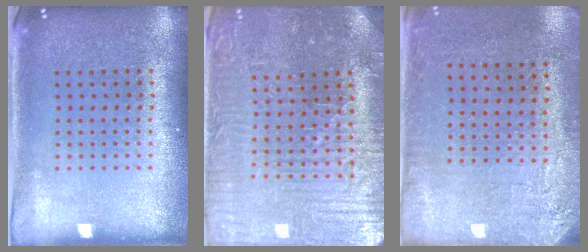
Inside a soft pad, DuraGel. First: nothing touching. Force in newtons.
{"total": 3.8, "press": 3.8, "slide": 0.4}
{"total": 2.7, "press": 2.3, "slide": 1.4}